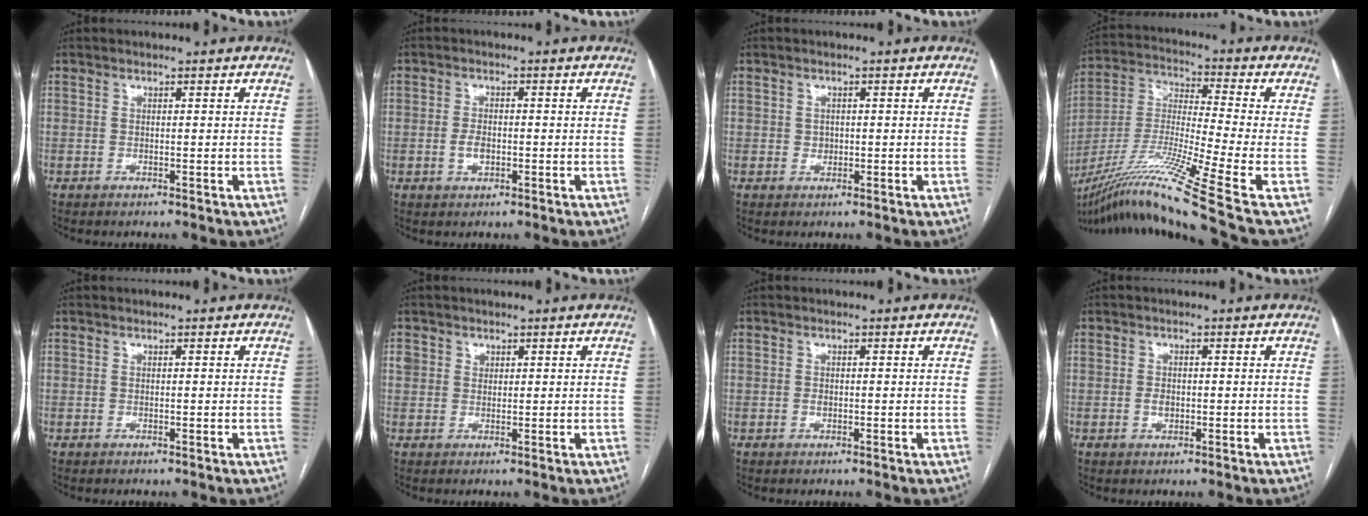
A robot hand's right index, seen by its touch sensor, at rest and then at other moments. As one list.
[{"total": 2.8, "force": [-0.6, 1.5, 2.2], "torque": [-0.042, 0.001, -0.010]}, {"total": 1.4, "force": [0.1, 1.2, 0.6], "torque": [-0.006, 0.001, 0.004]}, {"total": 18.2, "force": [-12.6, -3.2, 12.7], "torque": [-0.267, -0.018, -0.232]}, {"total": 0.0}, {"total": 3.4, "force": [1.3, 3.0, 0.9], "torque": [-0.019, 0.013, 0.030]}, {"total": 0.8, "force": [-0.1, 0.6, 0.6], "torque": [-0.011, 0.000, -0.002]}, {"total": 1.7, "force": [-0.3, 1.2, 1.3], "torque": [-0.021, 0.002, -0.003]}]